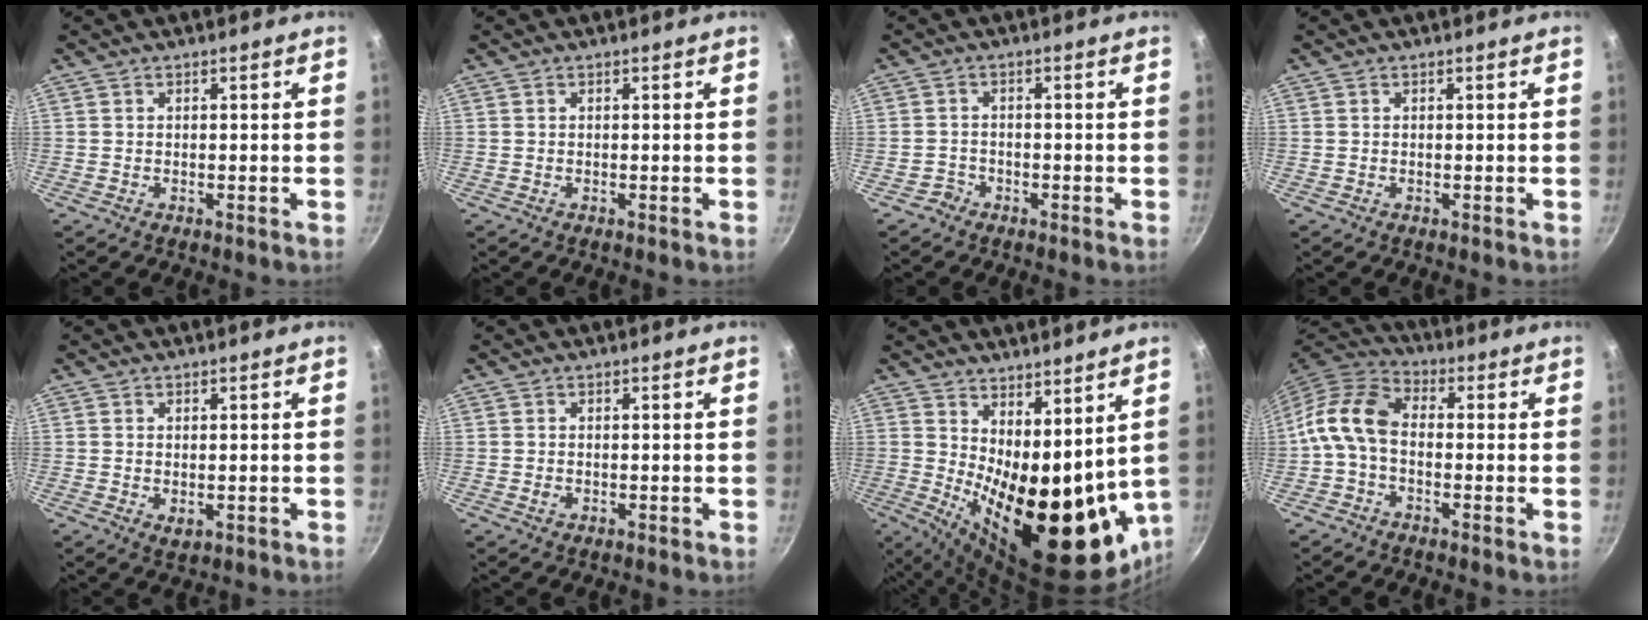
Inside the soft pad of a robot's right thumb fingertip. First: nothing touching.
{"total": 0.0}
{"total": 1.9, "force": [-1.4, 1.4, 0.1], "torque": [0.006, 0.021, -0.024]}
{"total": 0.0}
{"total": 2.1, "force": [0.0, 1.3, 1.6], "torque": [-0.024, -0.006, 0.002]}
{"total": 1.0, "force": [-0.2, 0.7, 0.7], "torque": [-0.011, 0.000, -0.003]}
{"total": 19.7, "force": [5.0, 8.6, 17.0], "torque": [-0.213, -0.051, 0.099]}
{"total": 9.6, "force": [-1.2, 6.4, 7.1], "torque": [-0.132, 0.037, -0.045]}